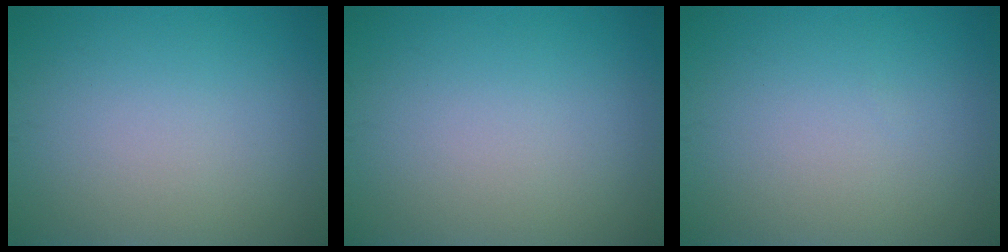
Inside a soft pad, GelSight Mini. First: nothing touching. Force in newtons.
{"total": 0.0}
{"total": 0.0}